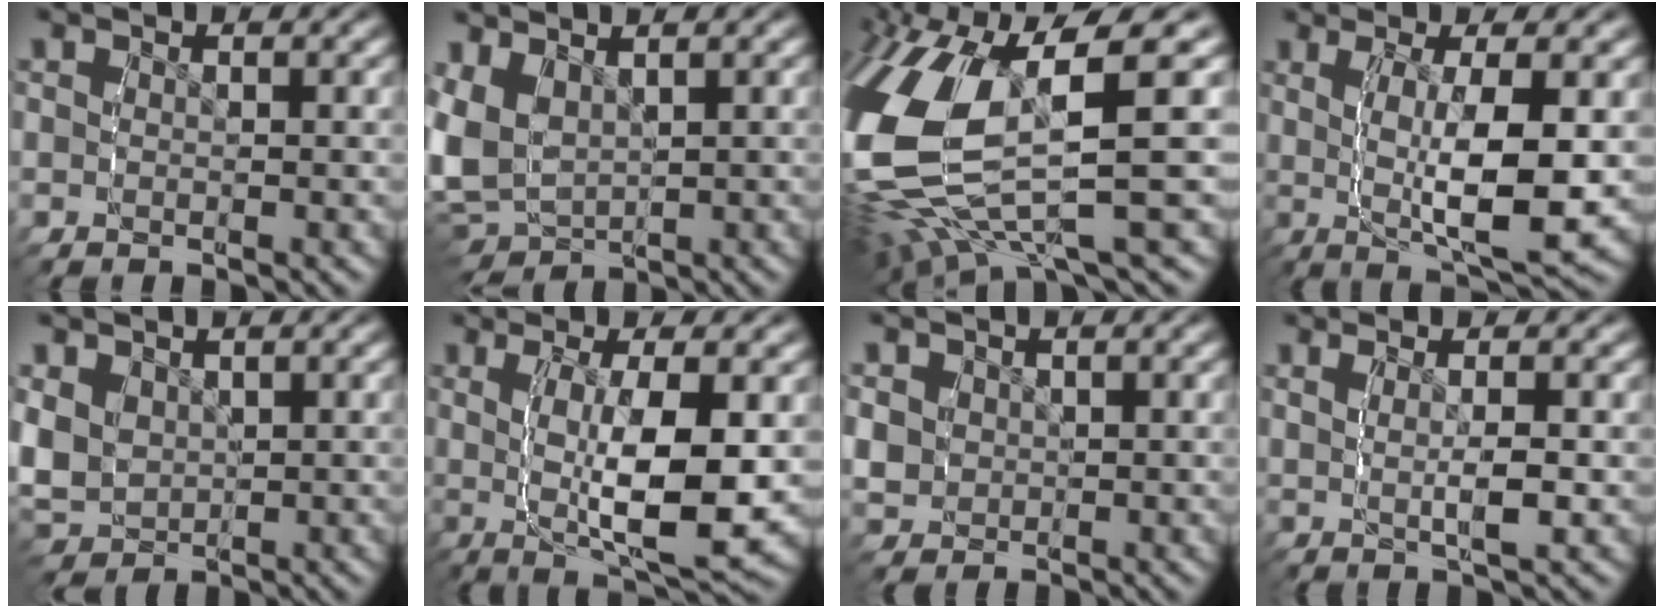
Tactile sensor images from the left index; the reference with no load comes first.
{"total": 8.8, "force": [-1.2, 7.9, 3.8], "torque": [-0.146, -0.047, -0.015]}
{"total": 12.3, "force": [-1.5, 7.5, 9.6], "torque": [-0.240, -0.035, -0.016]}
{"total": 8.5, "force": [0.3, 3.4, 7.8], "torque": [-0.124, 0.009, -0.003]}
{"total": 5.6, "force": [0.0, 5.1, 2.2], "torque": [-0.085, -0.030, 0.008]}
{"total": 9.4, "force": [0.0, 3.8, 8.6], "torque": [-0.139, 0.006, -0.004]}
{"total": 3.8, "force": [-0.1, 3.6, 1.2], "torque": [-0.046, -0.019, 0.006]}
{"total": 4.4, "force": [1.3, 1.9, 3.7], "torque": [-0.054, 0.019, 0.009]}